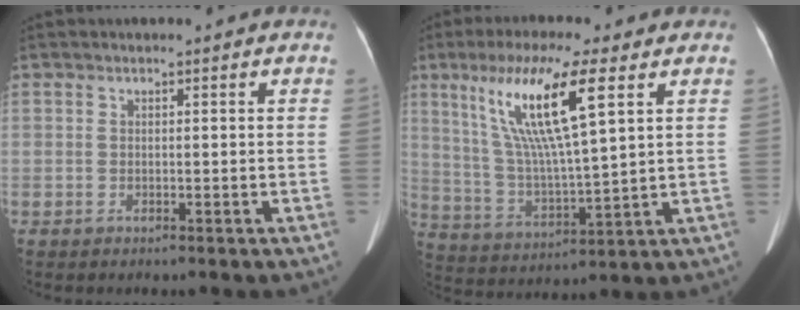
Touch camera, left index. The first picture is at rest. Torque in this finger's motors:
{"motor_torque": [1.12, -1.02, 0.80, 0.21]}